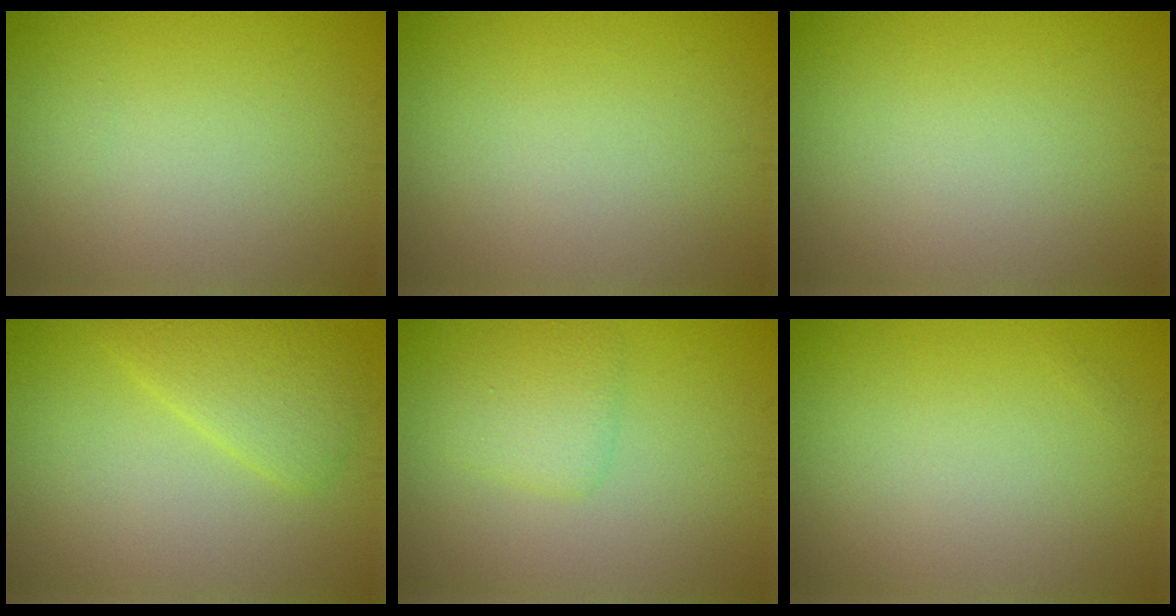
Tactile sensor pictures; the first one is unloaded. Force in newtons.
{"total": 0.0}
{"total": 0.0}
{"total": 3.3, "press": 3.3, "slide": 0.2}
{"total": 2.4, "press": 2.4, "slide": 0.1}
{"total": 0.0}